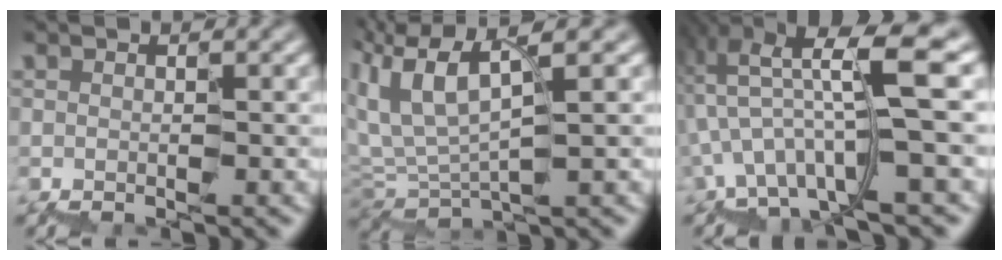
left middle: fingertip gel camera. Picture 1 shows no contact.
{"total": 5.0, "force": [2.6, 2.3, 3.7], "torque": [-0.100, 0.012, 0.050]}
{"total": 7.5, "force": [-1.2, 1.9, 7.1], "torque": [-0.134, 0.016, -0.028]}